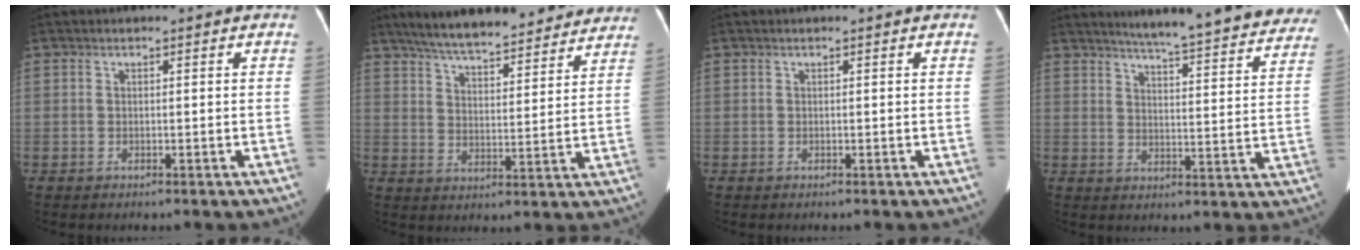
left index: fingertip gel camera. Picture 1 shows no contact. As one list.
[{"total": 22.0, "force": [19.4, 4.7, 9.3], "torque": [-0.143, 0.022, 0.258]}, {"total": 0.0}, {"total": 25.4, "force": [23.0, 2.4, 10.5], "torque": [-0.136, -0.062, 0.268]}]